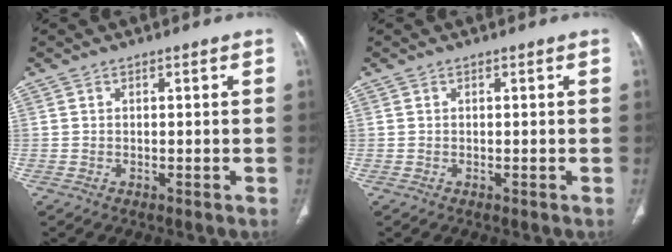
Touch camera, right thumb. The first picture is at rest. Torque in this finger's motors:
{"motor_torque": [0.13, 0.14, -0.29, 0.29, 0.00]}